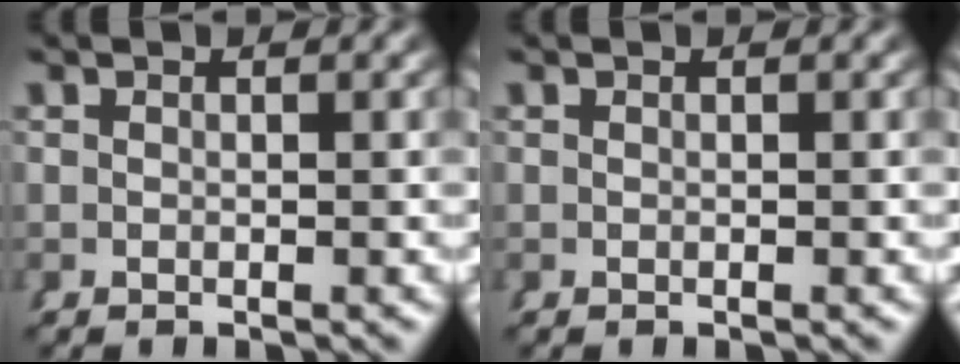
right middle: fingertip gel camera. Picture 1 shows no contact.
{"total": 0.0}